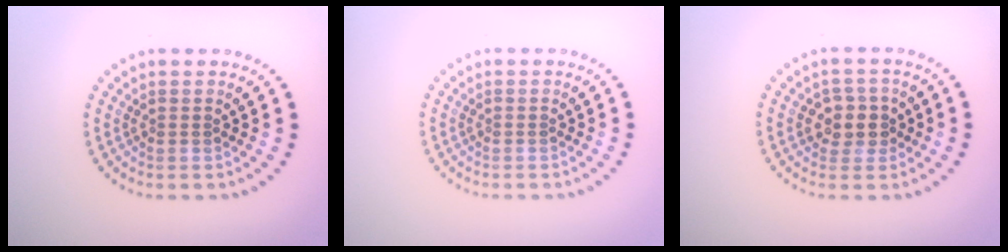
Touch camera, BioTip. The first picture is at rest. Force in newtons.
{"total": 0.0}
{"total": 2.7, "press": 2.5, "slide": 1.0}